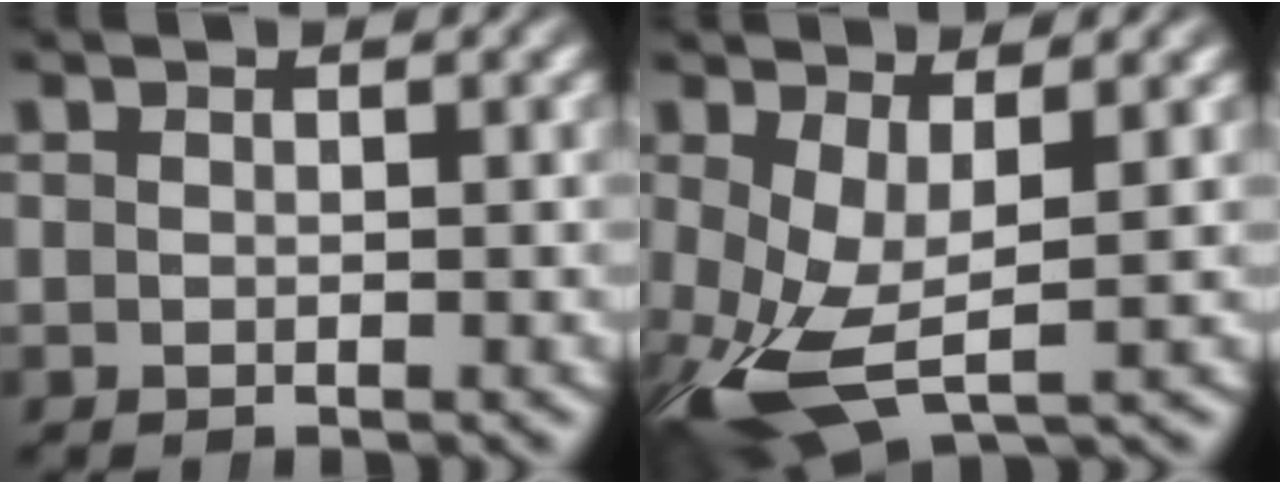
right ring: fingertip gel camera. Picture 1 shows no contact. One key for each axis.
{"total": 6.0, "fx": -2.7, "fy": 2.9, "fz": 4.5, "tx": -0.130, "ty": -0.054, "tz": -0.015}